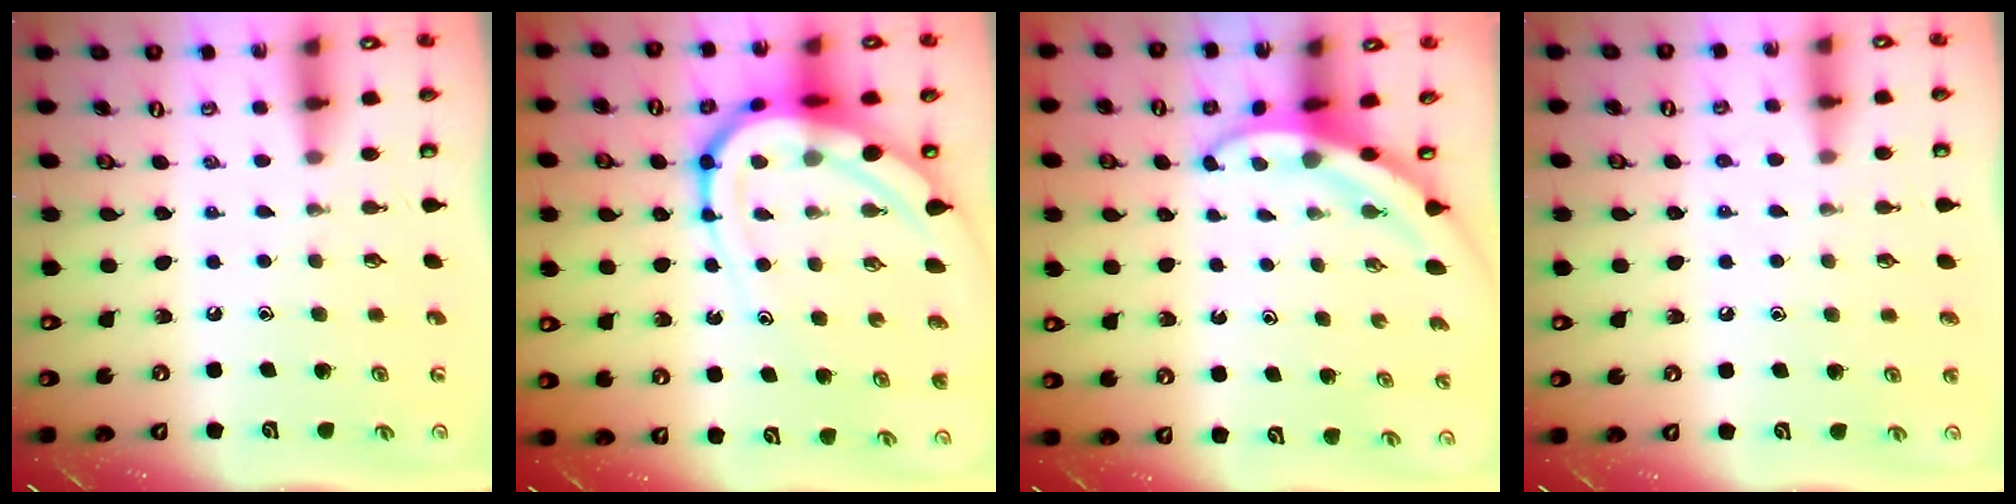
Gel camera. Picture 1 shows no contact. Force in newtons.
{"total": 16.0, "press": 15.9, "slide": 1.7}
{"total": 3.8, "press": 3.8, "slide": 0.5}
{"total": 5.2, "press": 5.1, "slide": 0.6}